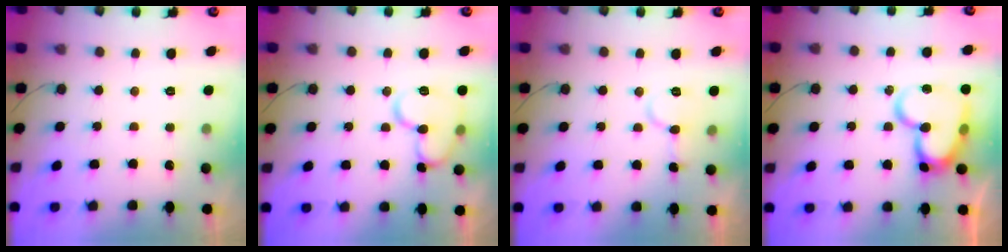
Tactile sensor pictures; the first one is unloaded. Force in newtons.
{"total": 12.8, "press": 12.8, "slide": 1.5}
{"total": 8.3, "press": 8.3, "slide": 0.5}
{"total": 18.2, "press": 18.1, "slide": 1.8}